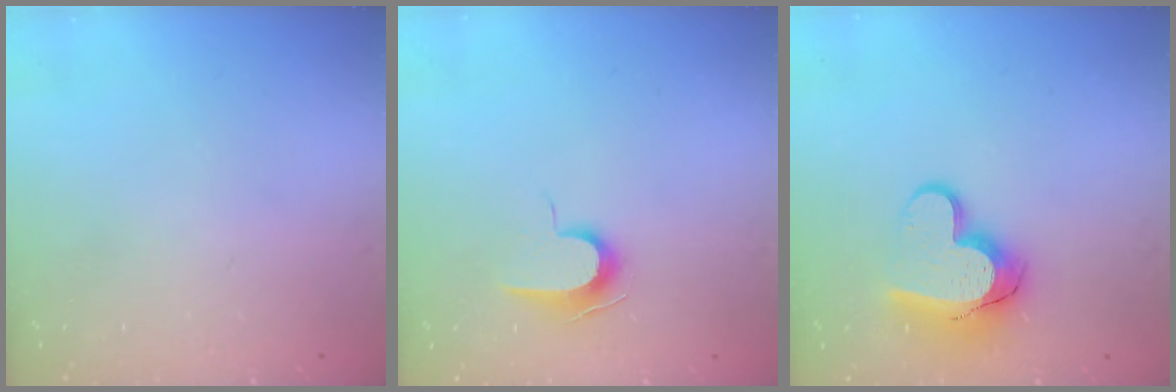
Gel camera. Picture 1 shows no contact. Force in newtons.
{"total": 7.8, "press": 7.8, "slide": 0.7}
{"total": 13.4, "press": 13.4, "slide": 1.1}